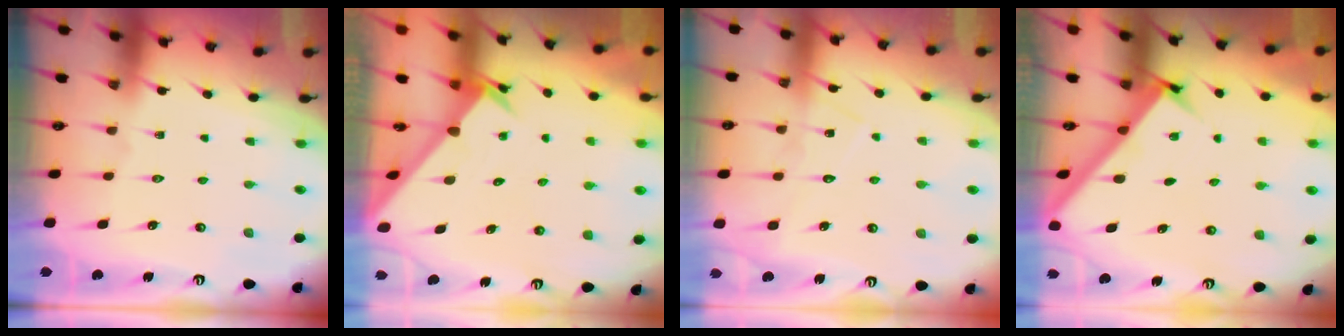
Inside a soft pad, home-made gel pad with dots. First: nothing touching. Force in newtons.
{"total": 2.2, "press": 2.2, "slide": 0.1}
{"total": 8.8, "press": 8.8, "slide": 0.6}
{"total": 2.9, "press": 2.9, "slide": 0.1}